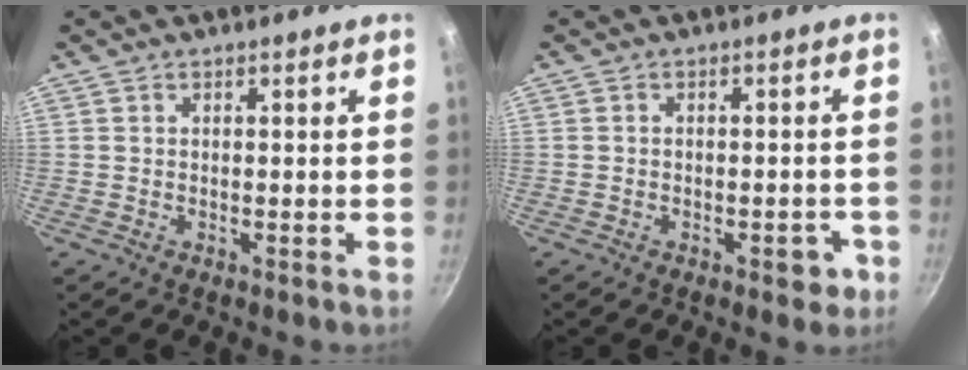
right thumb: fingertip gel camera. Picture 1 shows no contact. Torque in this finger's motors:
{"motor_torque": [0.84, 0.19, -0.22, 0.05, 0.05]}